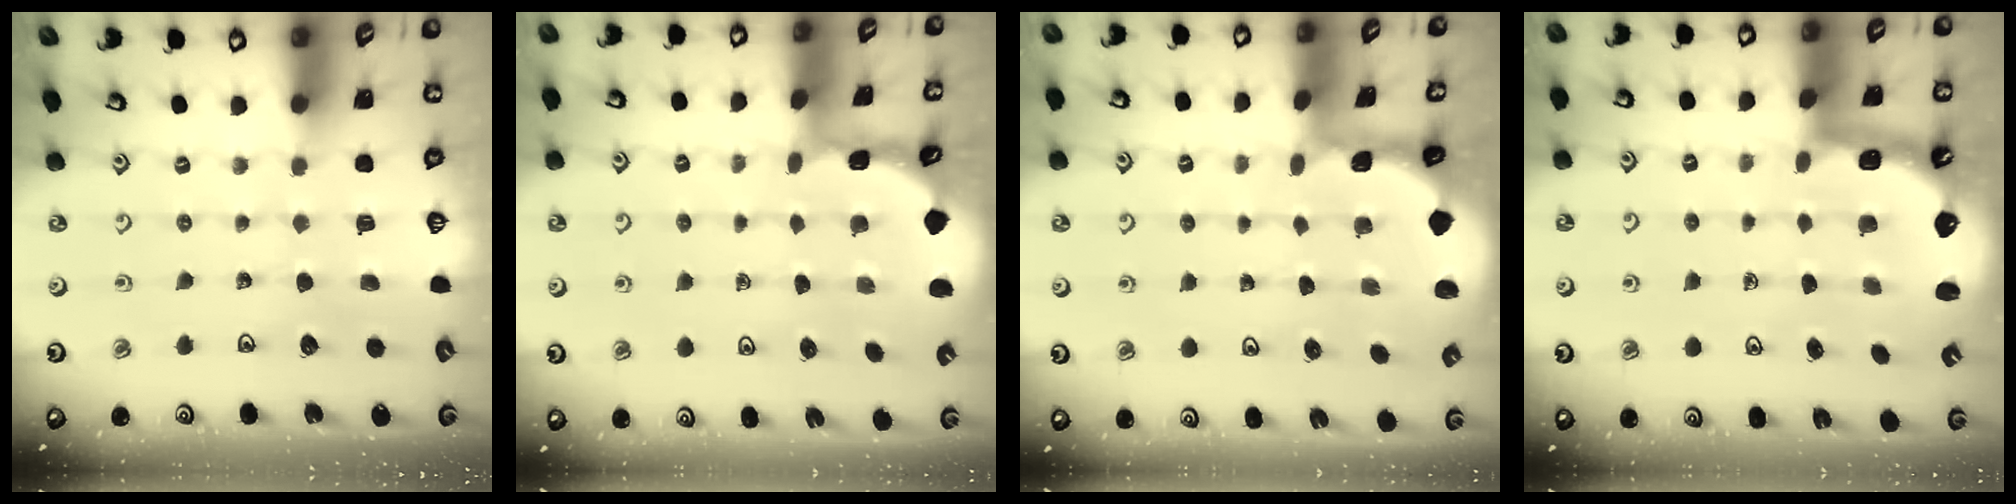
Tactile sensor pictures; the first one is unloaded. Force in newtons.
{"total": 1.6, "press": 1.6, "slide": 0.2}
{"total": 1.1, "press": 1.1, "slide": 0.1}
{"total": 2.8, "press": 2.5, "slide": 1.2}